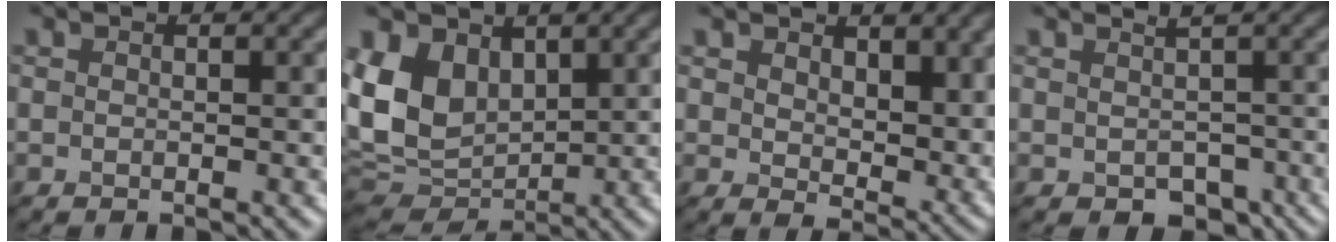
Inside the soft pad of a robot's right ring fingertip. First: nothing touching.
{"total": 9.2, "force": [2.4, 6.6, 6.0], "torque": [-0.147, 0.000, 0.042]}
{"total": 7.2, "force": [3.8, 4.1, 4.6], "torque": [-0.080, -0.017, 0.070]}
{"total": 2.6, "force": [-0.7, 1.9, 1.7], "torque": [-0.008, -0.010, 0.005]}